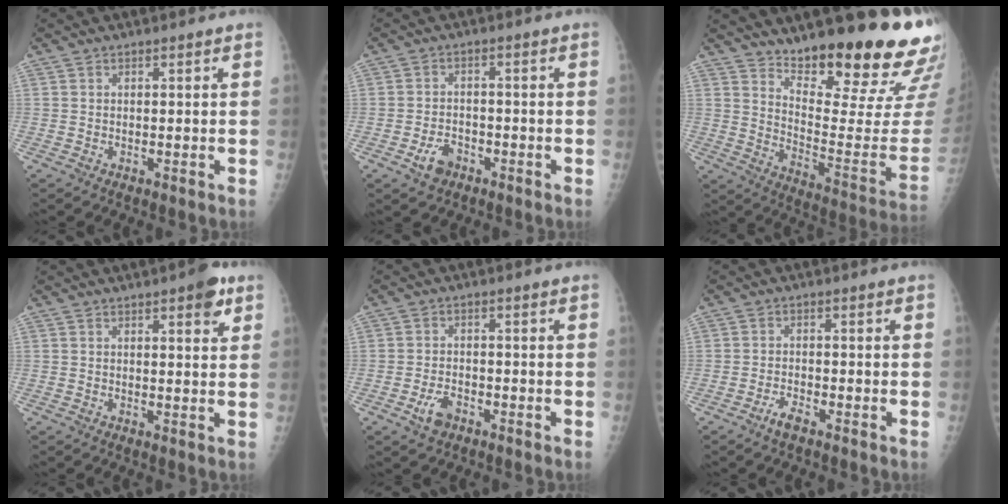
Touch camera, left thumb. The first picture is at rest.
{"total": 4.4, "force": [-2.5, 2.9, 2.1], "torque": [-0.031, 0.017, -0.040]}
{"total": 22.2, "force": [16.6, 5.0, 13.9], "torque": [-0.171, -0.125, 0.241]}
{"total": 4.7, "force": [2.6, 1.6, 3.5], "torque": [-0.034, -0.009, 0.027]}
{"total": 3.9, "force": [-2.2, 2.3, 2.2], "torque": [-0.038, 0.011, -0.037]}
{"total": 2.6, "force": [-1.9, 0.8, 1.6], "torque": [-0.036, 0.008, -0.038]}